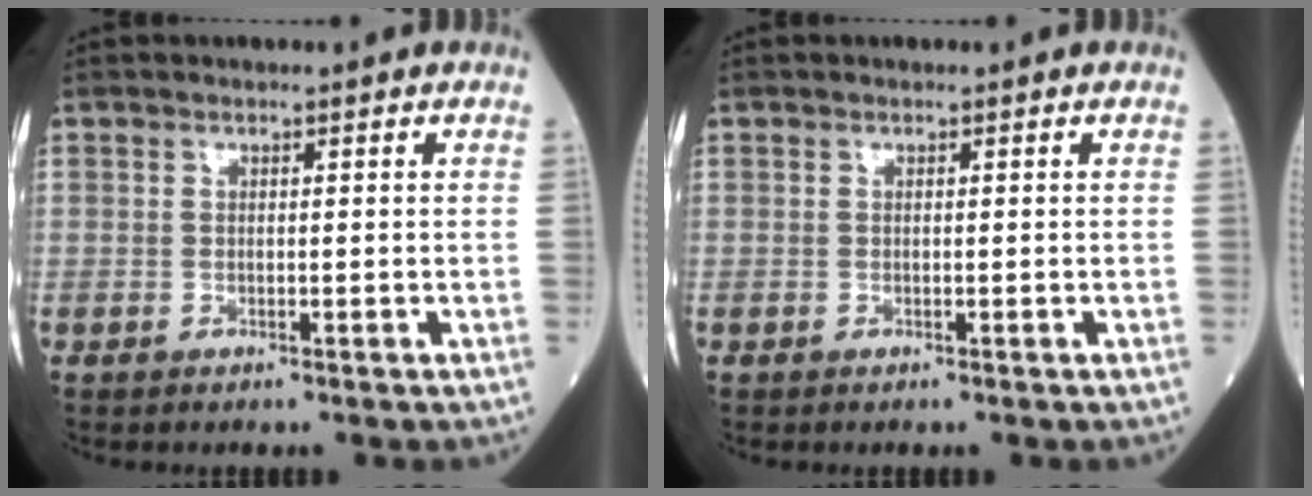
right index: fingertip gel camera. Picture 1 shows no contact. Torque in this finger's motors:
{"motor_torque": [0.02, 0.01, 0.00, 0.00]}